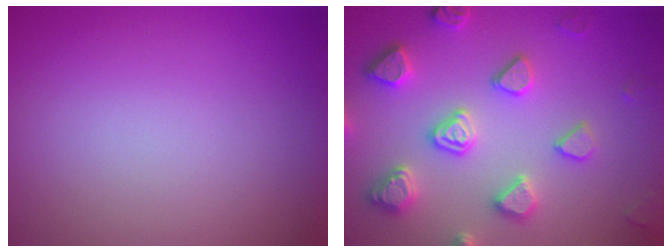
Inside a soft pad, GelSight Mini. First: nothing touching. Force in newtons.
{"total": 5.0, "press": 4.6, "slide": 1.8}